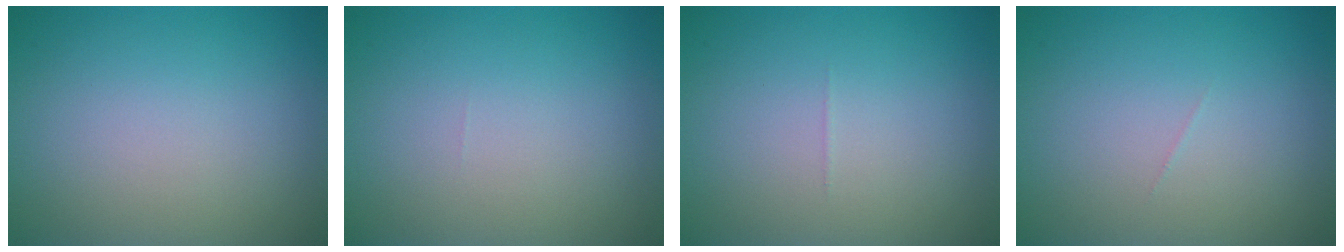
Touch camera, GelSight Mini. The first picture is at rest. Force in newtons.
{"total": 0.0}
{"total": 0.0}
{"total": 0.0}